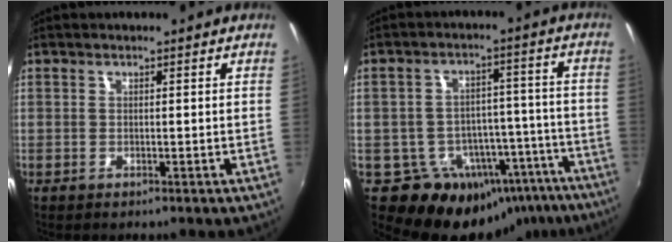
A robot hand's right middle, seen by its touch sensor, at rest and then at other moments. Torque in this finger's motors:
{"motor_torque": [0.98, -1.15, 0.13, 0.03]}